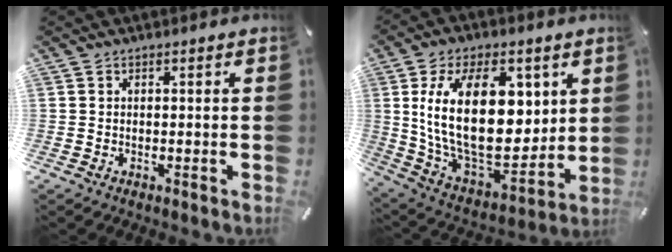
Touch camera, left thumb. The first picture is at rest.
{"total": 25.4, "force": [6.3, 15.2, 19.3], "torque": [-0.357, -0.039, 0.108]}